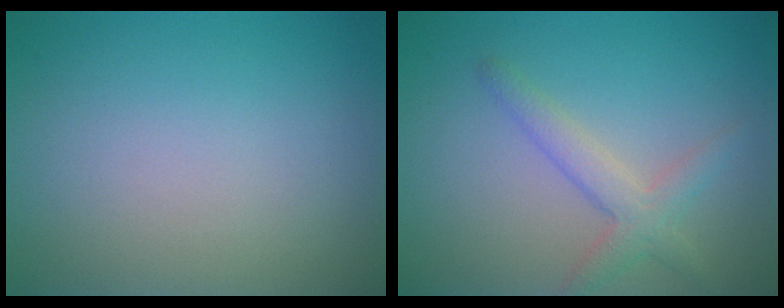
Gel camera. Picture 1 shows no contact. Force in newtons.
{"total": 2.7, "press": 2.7, "slide": 0.1}